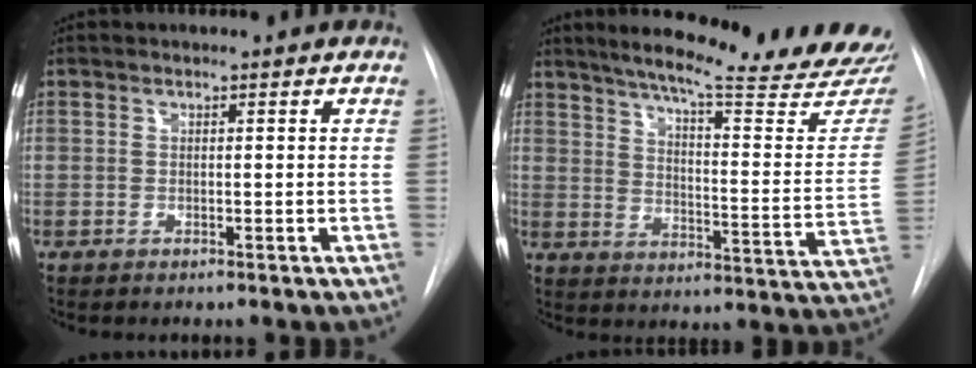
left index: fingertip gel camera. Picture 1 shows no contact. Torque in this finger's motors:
{"motor_torque": [0.89, -1.24, 0.03, 0.04]}